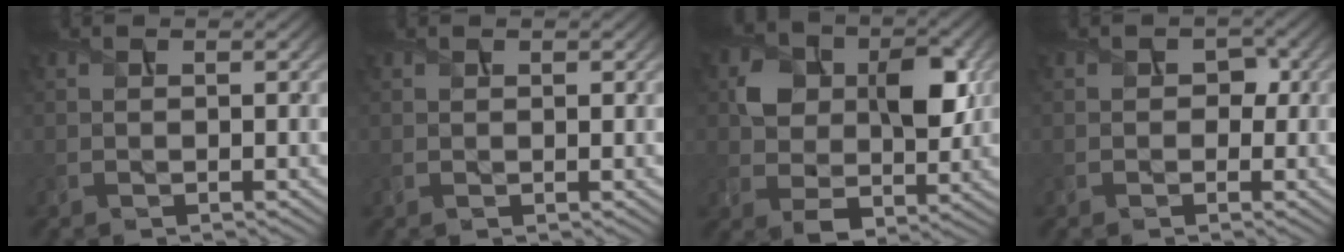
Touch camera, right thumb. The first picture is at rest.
{"total": 0.7, "force": [0.4, 0.4, 0.4], "torque": [-0.007, -0.001, 0.009]}
{"total": 8.3, "force": [1.3, 6.2, 5.4], "torque": [-0.096, -0.006, 0.029]}
{"total": 1.6, "force": [0.0, 1.5, 0.6], "torque": [-0.004, 0.001, -0.006]}